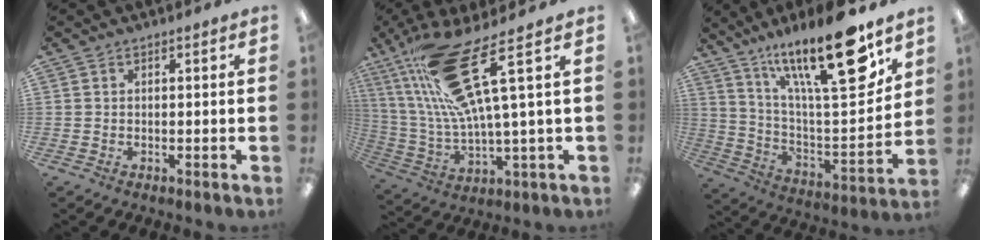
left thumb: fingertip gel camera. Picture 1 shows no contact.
{"total": 21.6, "force": [10.0, 5.0, 18.5], "torque": [-0.369, -0.033, 0.161]}
{"total": 23.9, "force": [16.1, 5.8, 16.7], "torque": [-0.268, -0.100, 0.259]}